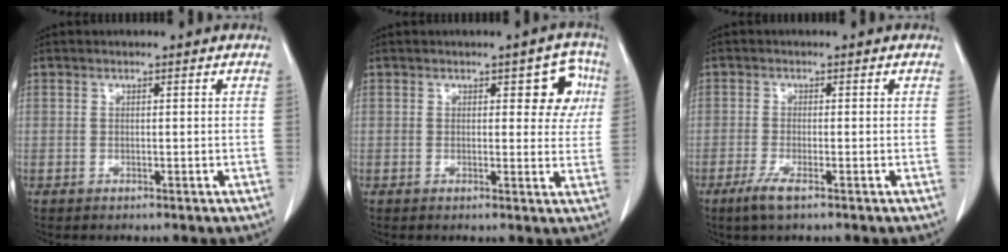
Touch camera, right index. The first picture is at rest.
{"total": 5.6, "force": [1.8, 2.8, 4.4], "torque": [-0.032, 0.015, 0.018]}
{"total": 3.2, "force": [-1.9, 0.3, 2.5], "torque": [-0.054, -0.009, -0.039]}